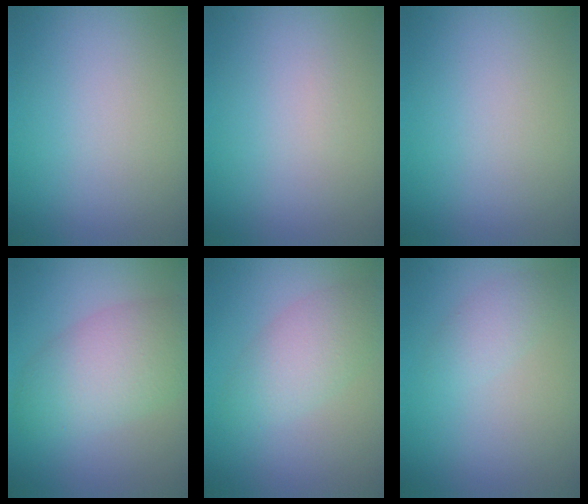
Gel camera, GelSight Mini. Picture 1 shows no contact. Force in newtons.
{"total": 0.0}
{"total": 0.0}
{"total": 6.1, "press": 6.1, "slide": 0.1}
{"total": 3.6, "press": 3.6, "slide": 0.0}
{"total": 1.7, "press": 1.7, "slide": 0.0}